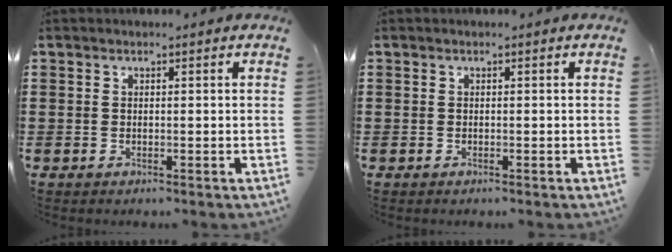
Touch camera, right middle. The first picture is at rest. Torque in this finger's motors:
{"motor_torque": [-0.32, 0.09, -0.03, -0.01]}